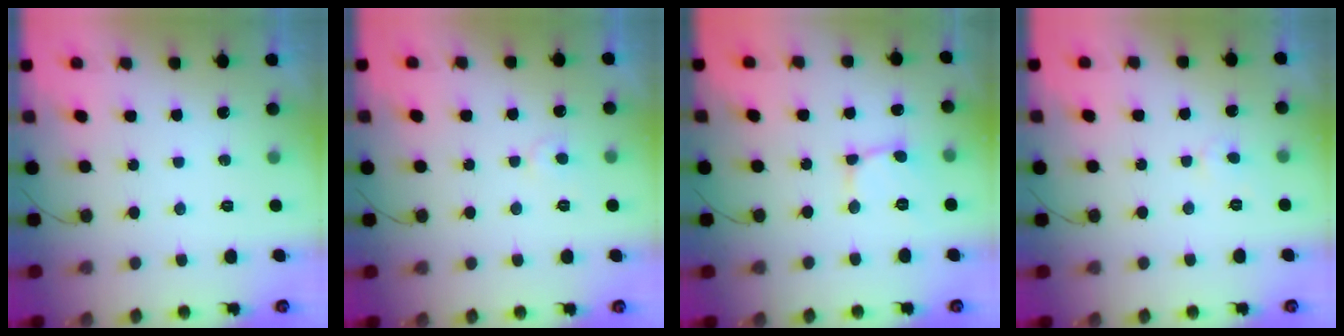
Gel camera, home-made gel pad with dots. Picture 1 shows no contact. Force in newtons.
{"total": 4.1, "press": 4.1, "slide": 0.5}
{"total": 2.6, "press": 2.6, "slide": 0.2}
{"total": 2.3, "press": 2.3, "slide": 0.1}